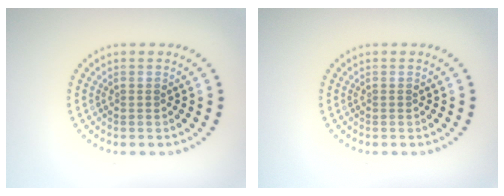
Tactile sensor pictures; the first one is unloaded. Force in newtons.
{"total": 0.0}